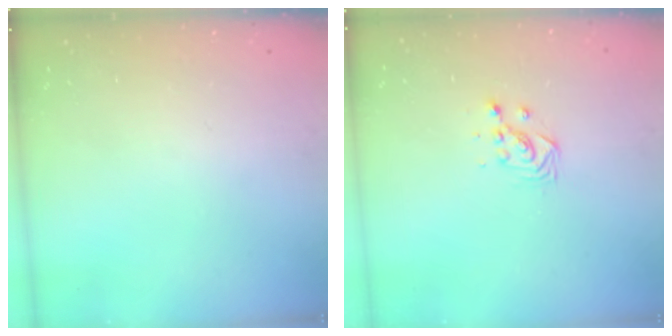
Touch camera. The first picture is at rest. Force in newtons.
{"total": 3.7, "press": 3.7, "slide": 0.2}